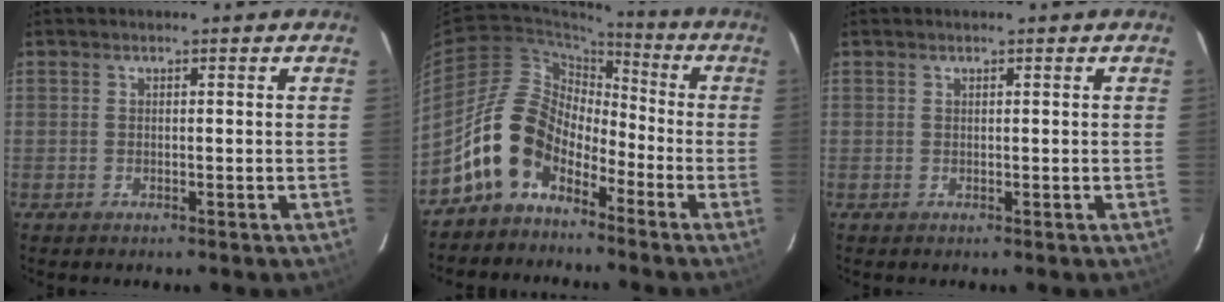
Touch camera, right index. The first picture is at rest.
{"total": 12.4, "force": [-7.1, 8.2, 6.0], "torque": [-0.115, 0.024, -0.131]}
{"total": 0.0}